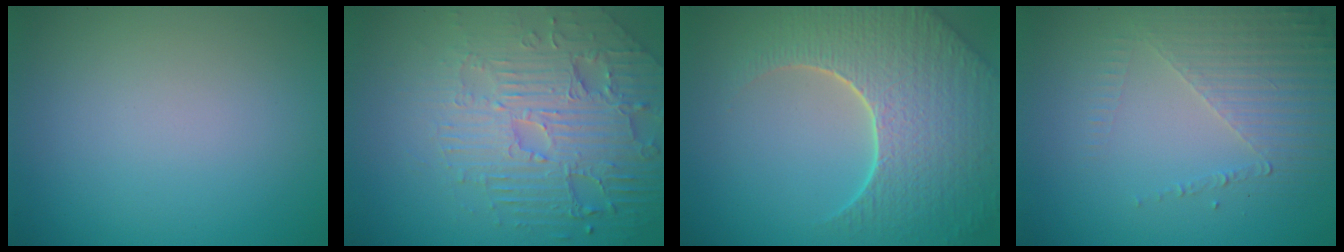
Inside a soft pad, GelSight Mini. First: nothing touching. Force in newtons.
{"total": 7.1, "press": 5.5, "slide": 4.6}
{"total": 8.7, "press": 6.0, "slide": 6.3}
{"total": 5.2, "press": 3.1, "slide": 4.2}